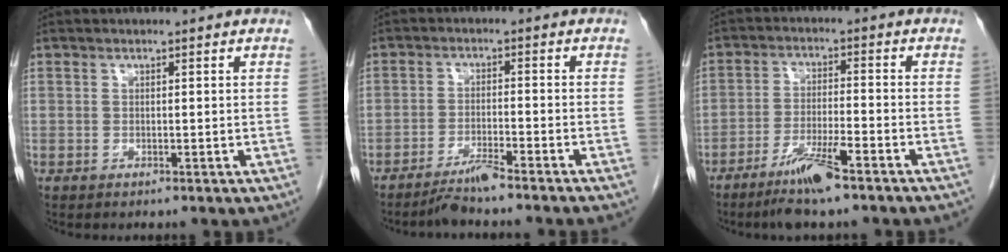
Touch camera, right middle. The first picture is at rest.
{"total": 4.8, "force": [-4.0, -1.3, 2.2], "torque": [-0.042, -0.017, -0.075]}
{"total": 8.1, "force": [-5.8, 0.2, 5.7], "torque": [-0.107, -0.016, -0.104]}